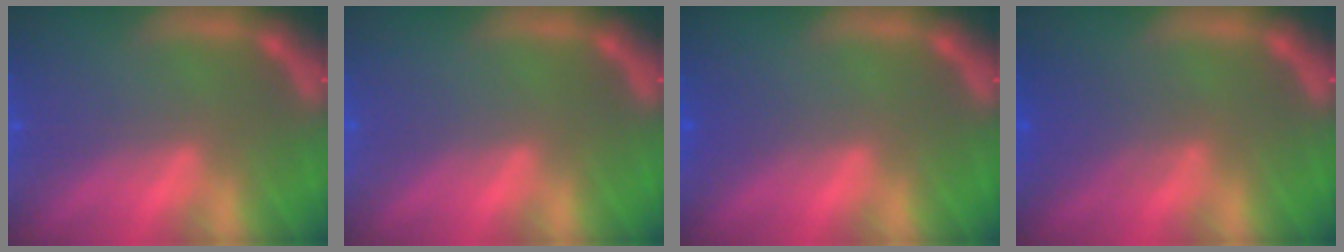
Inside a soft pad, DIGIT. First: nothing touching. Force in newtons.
{"total": 0.0}
{"total": 0.9}
{"total": 3.0}